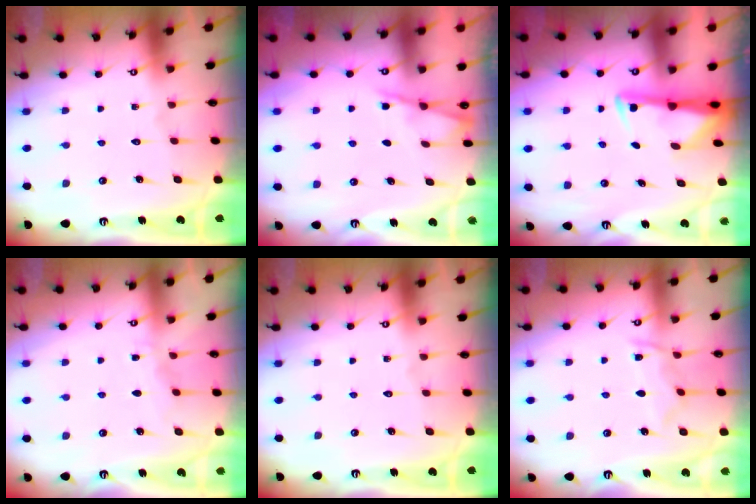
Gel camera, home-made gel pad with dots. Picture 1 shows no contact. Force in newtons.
{"total": 4.6, "press": 4.6, "slide": 0.5}
{"total": 2.8, "press": 2.7, "slide": 0.6}
{"total": 4.1, "press": 4.1, "slide": 0.5}
{"total": 0.0}
{"total": 7.5, "press": 7.4, "slide": 0.9}